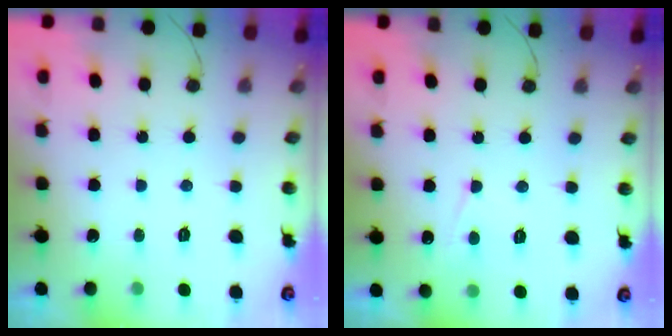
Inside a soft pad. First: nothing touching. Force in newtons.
{"total": 3.4, "press": 3.4, "slide": 0.6}